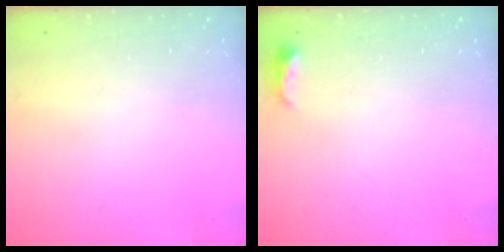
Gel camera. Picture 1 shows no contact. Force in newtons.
{"total": 3.9, "press": 3.8, "slide": 0.9}